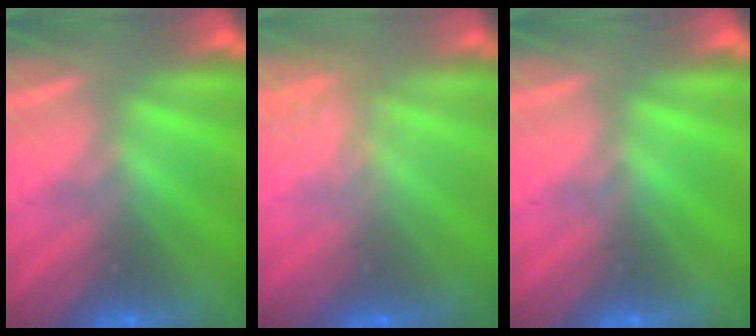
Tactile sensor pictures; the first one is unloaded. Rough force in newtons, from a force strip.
{"total": 1.8}
{"total": 0.0}